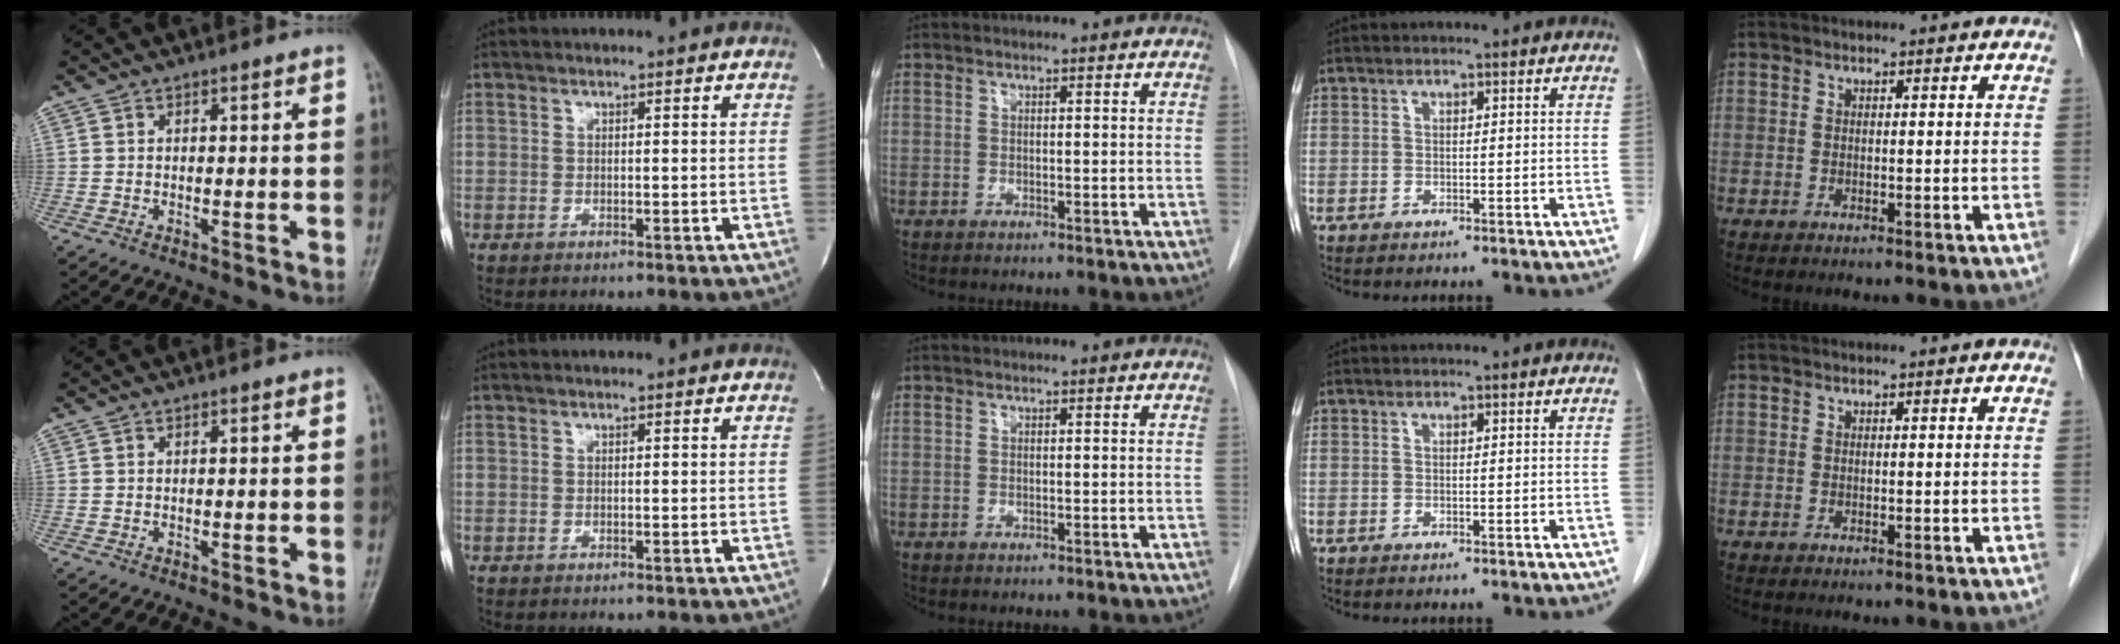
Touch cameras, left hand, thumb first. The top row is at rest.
{}